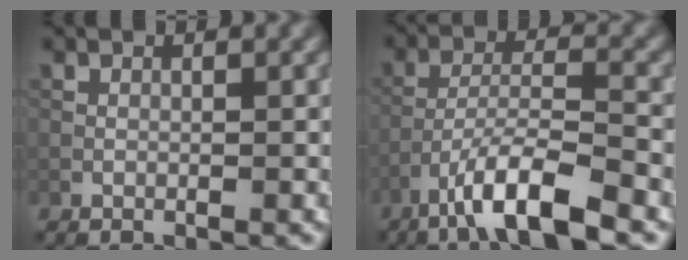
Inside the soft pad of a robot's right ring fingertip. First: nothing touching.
{"total": 7.3, "force": [-4.8, 1.4, 5.3], "torque": [-0.093, 0.002, -0.088]}